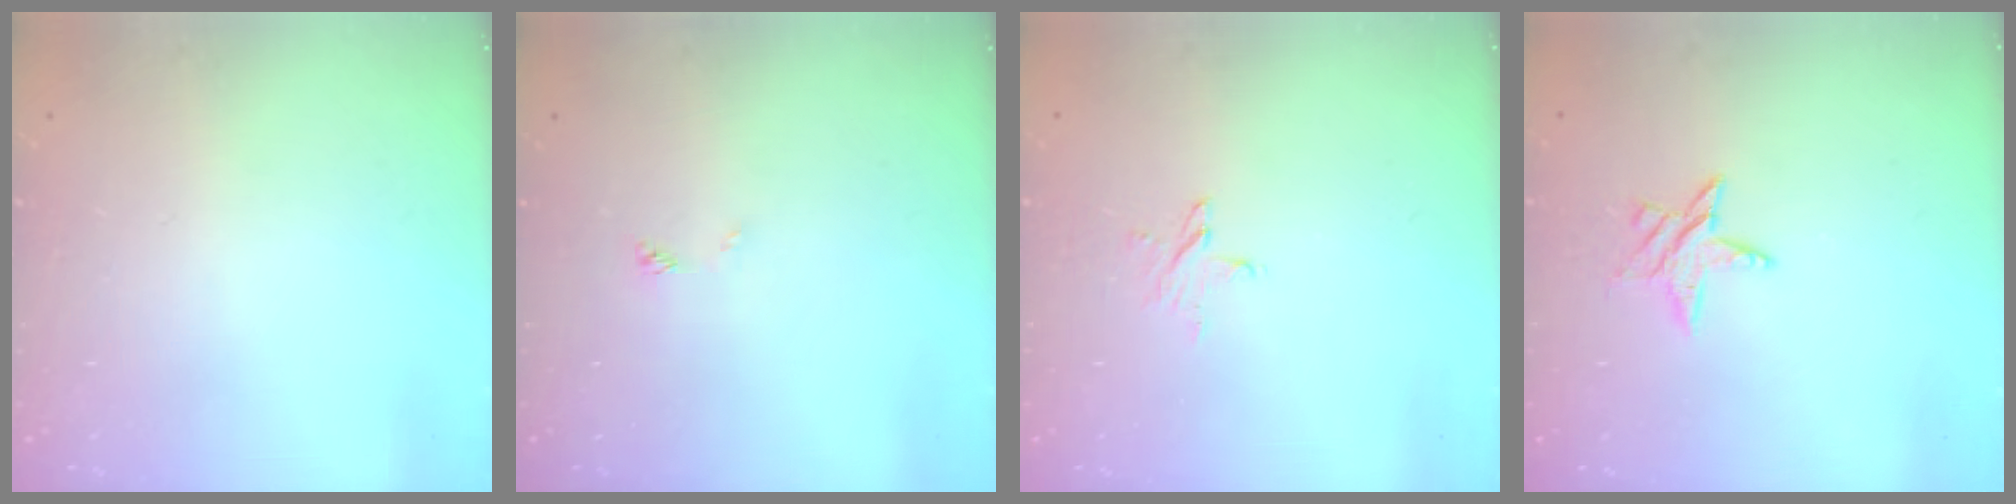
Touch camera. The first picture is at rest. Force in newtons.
{"total": 0.0}
{"total": 3.7, "press": 3.7, "slide": 0.3}
{"total": 5.3, "press": 5.2, "slide": 0.6}